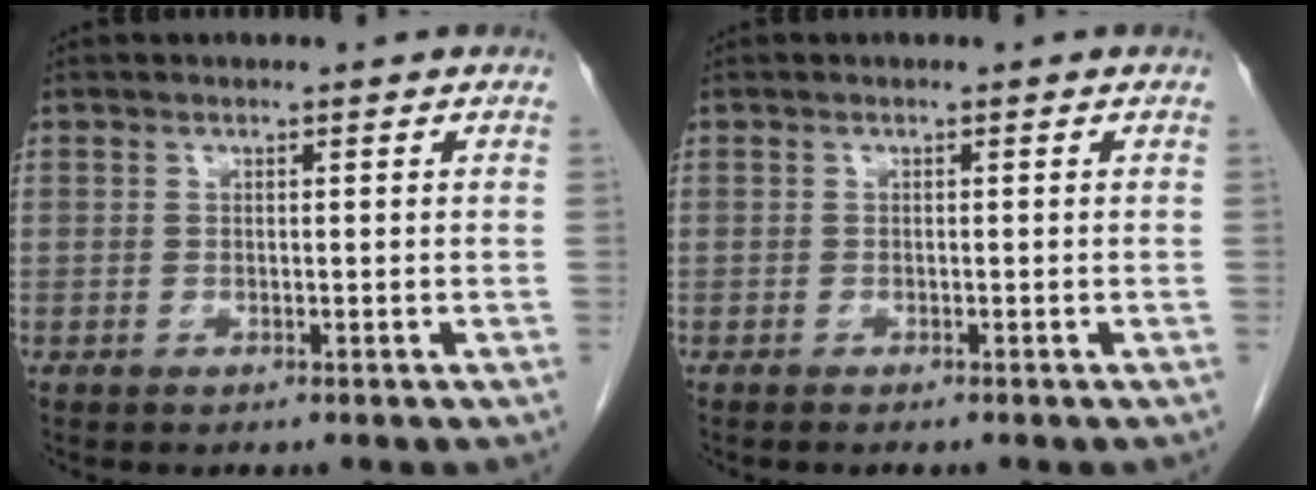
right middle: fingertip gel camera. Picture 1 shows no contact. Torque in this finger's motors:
{"motor_torque": [-0.17, -0.28, -0.07, -0.01]}